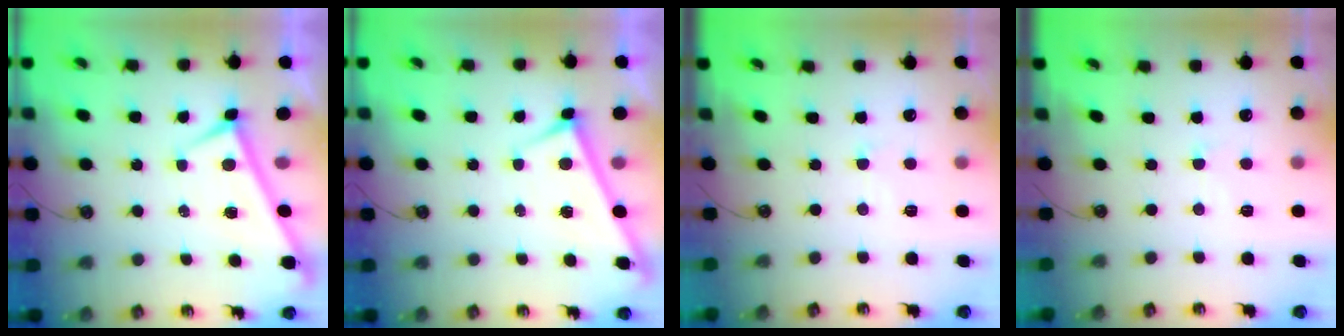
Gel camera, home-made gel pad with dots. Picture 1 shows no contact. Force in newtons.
{"total": 2.9, "press": 2.9, "slide": 0.3}
{"total": 0.7, "press": 0.1, "slide": 0.7}
{"total": 0.7, "press": 0.1, "slide": 0.7}